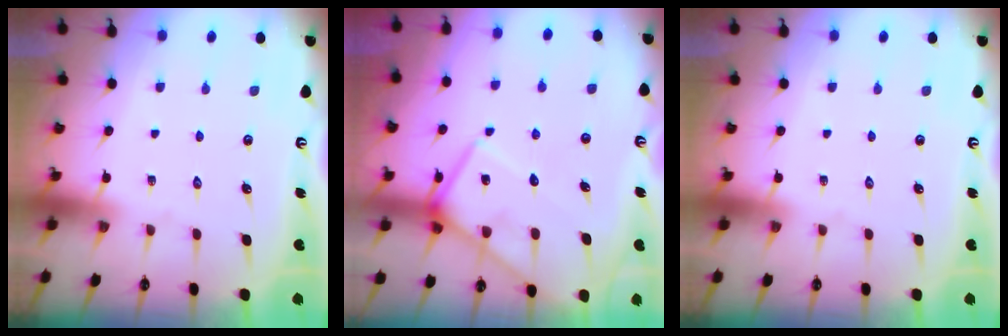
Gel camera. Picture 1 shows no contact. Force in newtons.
{"total": 11.6, "press": 11.5, "slide": 0.9}
{"total": 0.0}